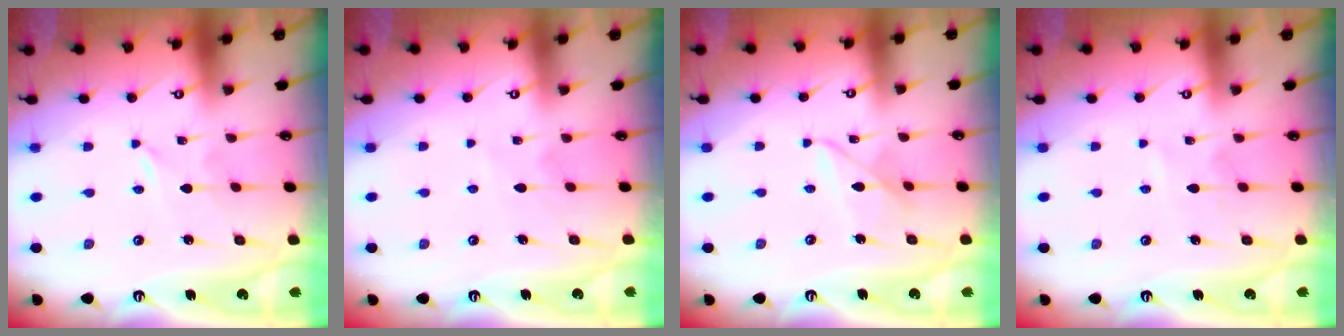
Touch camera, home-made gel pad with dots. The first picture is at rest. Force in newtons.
{"total": 3.9, "press": 3.9, "slide": 0.4}
{"total": 6.4, "press": 6.4, "slide": 0.5}
{"total": 3.7, "press": 3.7, "slide": 0.3}